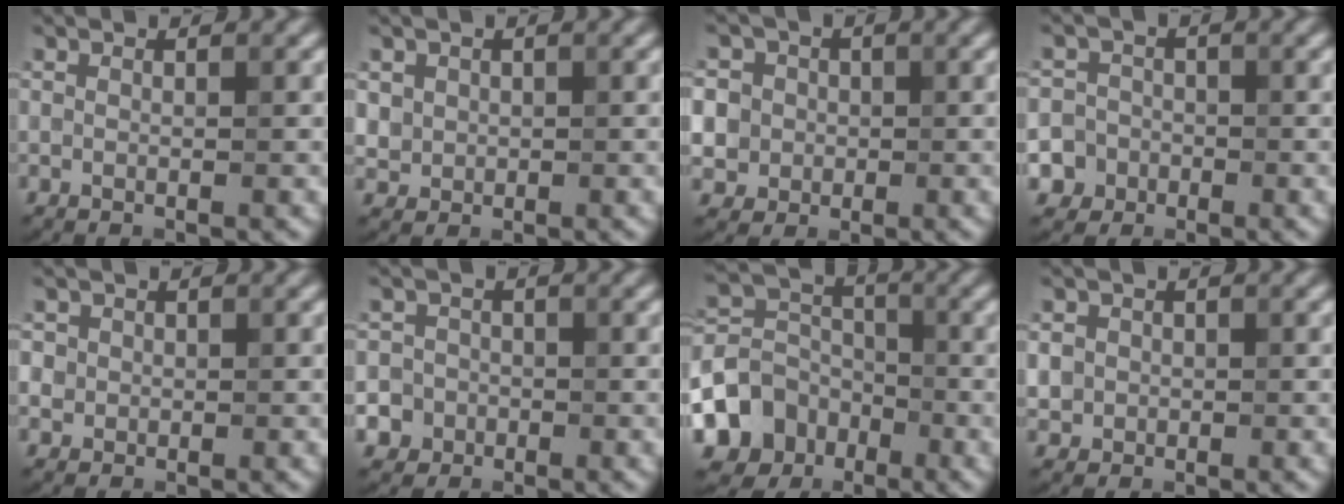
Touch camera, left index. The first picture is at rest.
{"total": 1.5, "force": [0.3, 1.4, 0.2], "torque": [0.001, -0.007, 0.013]}
{"total": 7.1, "force": [0.9, 6.7, 2.3], "torque": [-0.052, 0.028, -0.009]}
{"total": 5.2, "force": [-2.6, 4.5, 0.6], "torque": [0.012, -0.005, -0.063]}
{"total": 1.8, "force": [0.4, 1.7, 0.5], "torque": [0.001, 0.006, 0.009]}
{"total": 5.3, "force": [-2.5, 4.6, 0.6], "torque": [0.006, 0.000, -0.064]}
{"total": 7.0, "force": [-3.3, 5.8, 2.3], "torque": [-0.034, 0.007, -0.074]}
{"total": 2.4, "force": [0.0, 2.4, 0.6], "torque": [-0.001, 0.005, -0.003]}